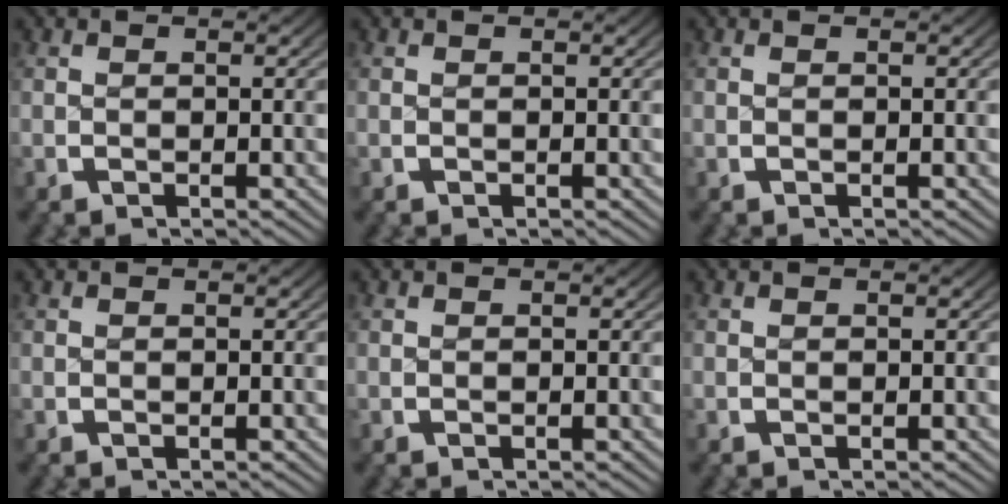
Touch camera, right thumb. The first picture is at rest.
{"total": 0.0}
{"total": 0.0}
{"total": 0.0}
{"total": 0.0}
{"total": 0.0}